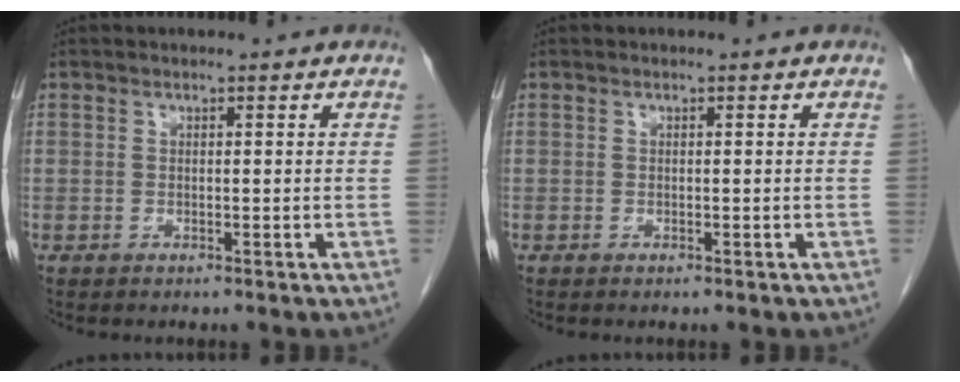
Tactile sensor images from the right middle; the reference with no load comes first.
{"total": 0.0}